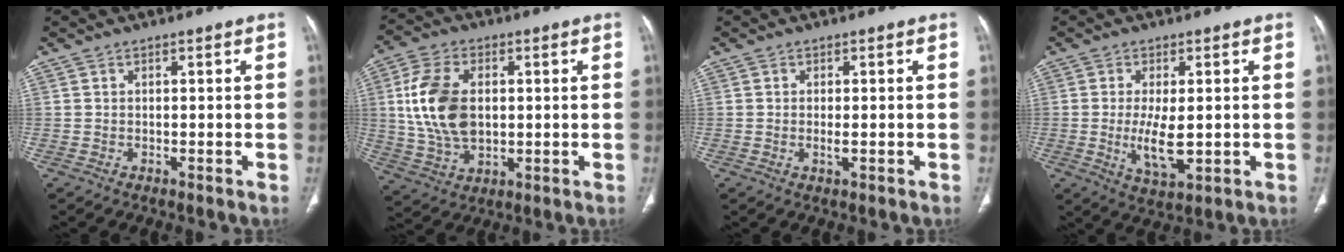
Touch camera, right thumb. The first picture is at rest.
{"total": 14.0, "force": [1.6, 8.9, 10.7], "torque": [-0.204, -0.001, 0.035]}
{"total": 1.7, "force": [-0.3, 0.7, 1.5], "torque": [-0.033, -0.004, -0.005]}
{"total": 7.8, "force": [-0.6, 3.3, 7.1], "torque": [-0.127, -0.017, -0.002]}